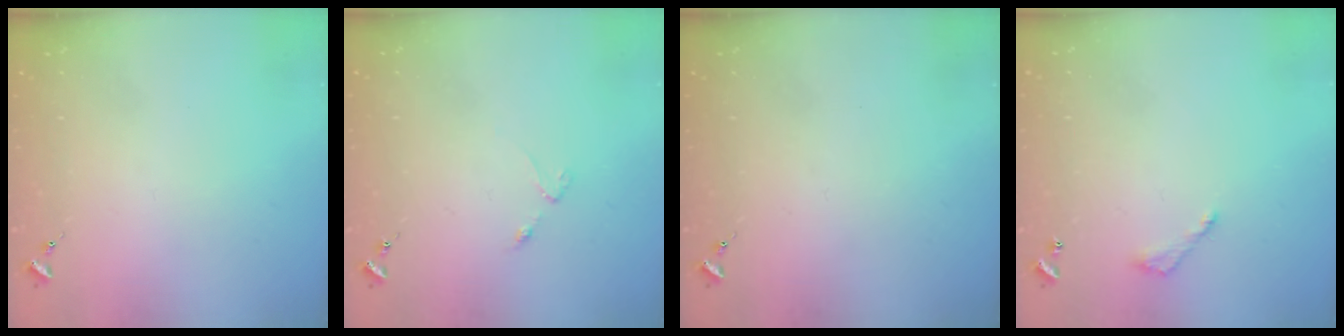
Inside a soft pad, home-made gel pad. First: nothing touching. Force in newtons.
{"total": 2.5, "press": 2.4, "slide": 0.4}
{"total": 0.0}
{"total": 6.0, "press": 6.0, "slide": 0.6}